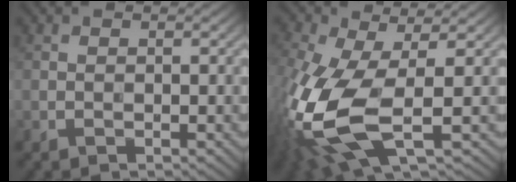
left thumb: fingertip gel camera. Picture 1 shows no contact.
{"total": 13.9, "force": [-3.3, 6.0, 12.1], "torque": [-0.310, -0.030, -0.058]}